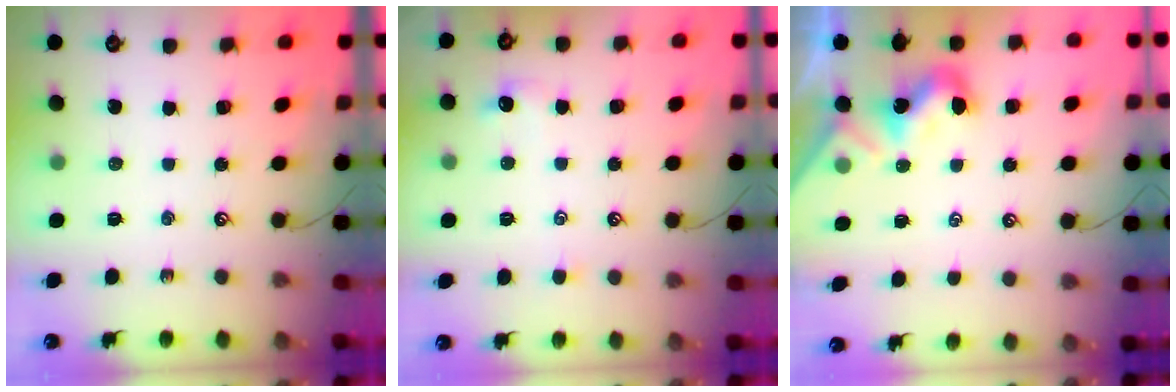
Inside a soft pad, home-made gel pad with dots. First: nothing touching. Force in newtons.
{"total": 0.6, "press": 0.1, "slide": 0.6}
{"total": 1.8, "press": 1.8, "slide": 0.5}